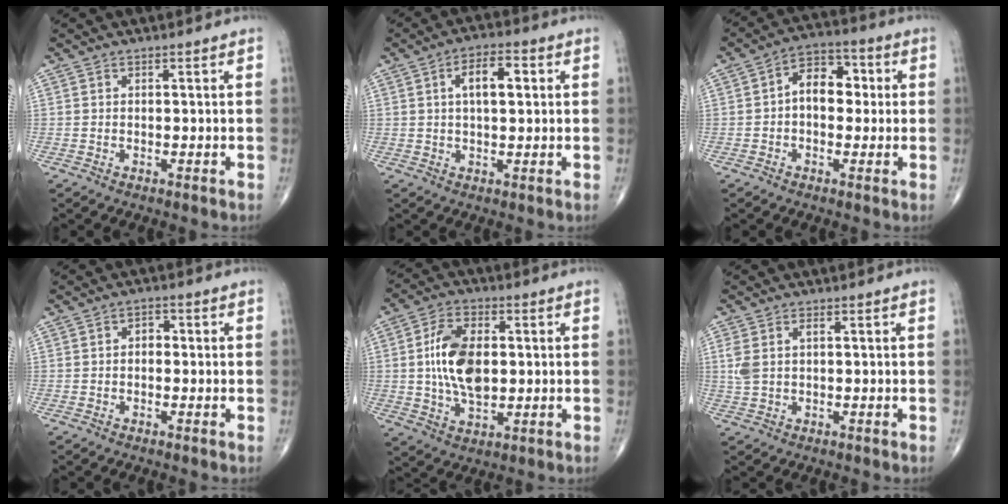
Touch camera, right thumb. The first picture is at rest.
{"total": 6.9, "force": [1.6, 3.2, 6.0], "torque": [-0.088, 0.009, 0.022]}
{"total": 8.7, "force": [0.4, 5.8, 6.4], "torque": [-0.067, 0.027, -0.004]}
{"total": 2.1, "force": [-0.1, 1.5, 1.5], "torque": [-0.010, 0.009, -0.007]}
{"total": 12.3, "force": [0.8, 6.9, 10.1], "torque": [-0.177, 0.002, 0.017]}
{"total": 4.0, "force": [0.8, 2.1, 3.3], "torque": [-0.093, 0.012, 0.019]}